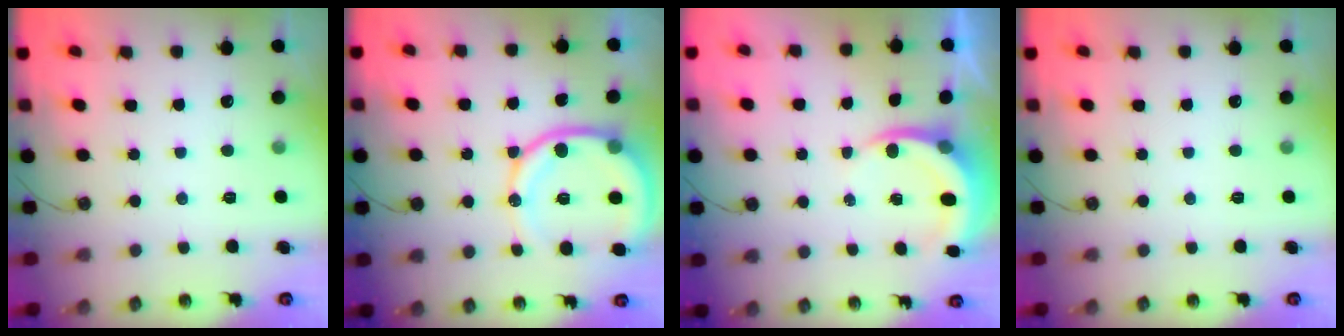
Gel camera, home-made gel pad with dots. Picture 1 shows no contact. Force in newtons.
{"total": 14.6, "press": 14.4, "slide": 2.0}
{"total": 5.2, "press": 5.2, "slide": 0.6}
{"total": 0.0}